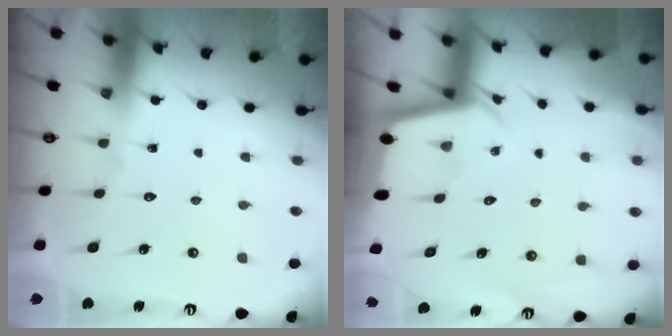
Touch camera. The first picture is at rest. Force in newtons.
{"total": 2.3, "press": 2.3, "slide": 0.1}